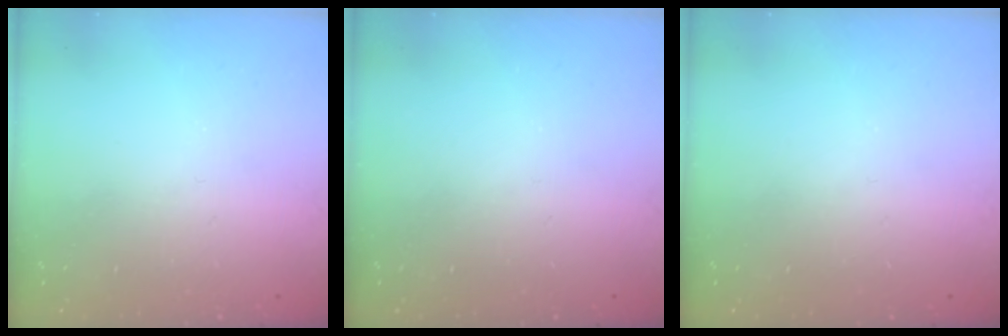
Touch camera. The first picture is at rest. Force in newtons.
{"total": 0.0}
{"total": 0.0}